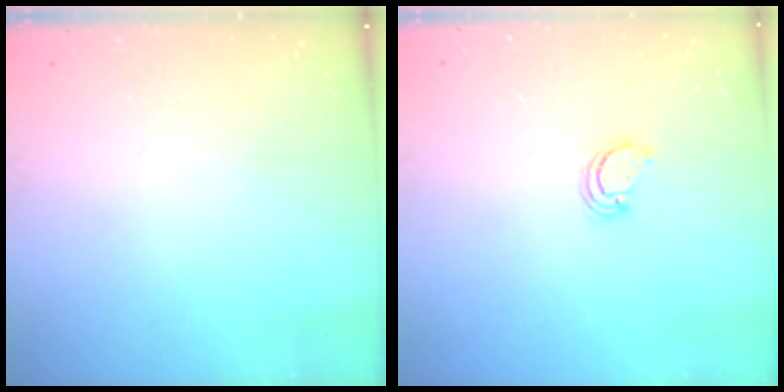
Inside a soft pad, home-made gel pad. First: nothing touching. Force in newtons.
{"total": 2.3, "press": 2.3, "slide": 0.2}